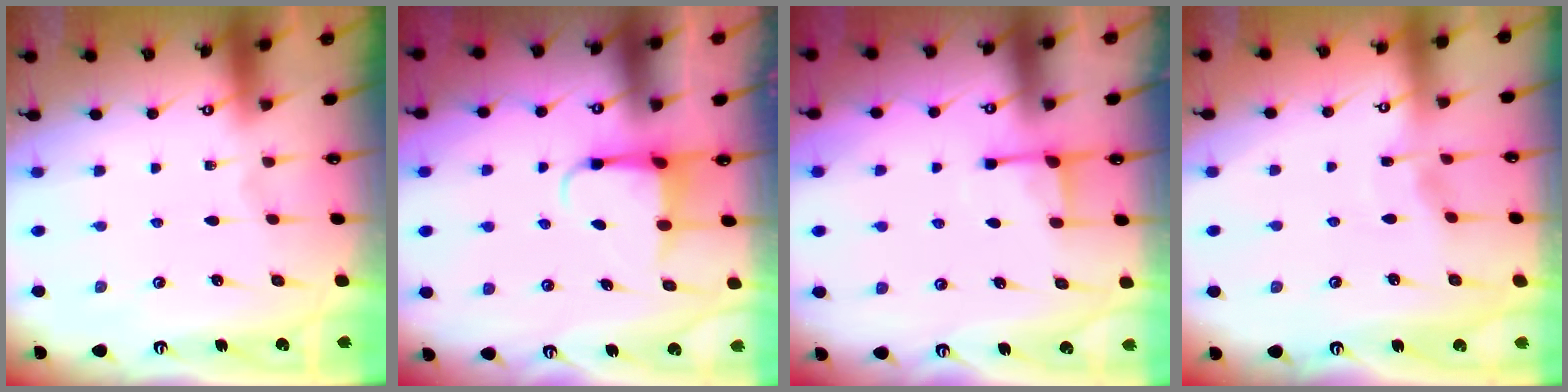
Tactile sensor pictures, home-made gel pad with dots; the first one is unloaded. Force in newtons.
{"total": 4.0, "press": 4.0, "slide": 0.4}
{"total": 3.7, "press": 3.6, "slide": 0.8}
{"total": 3.0, "press": 2.9, "slide": 0.4}